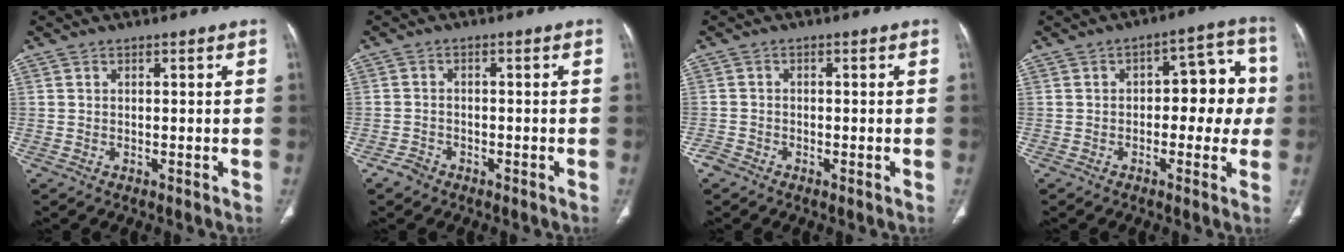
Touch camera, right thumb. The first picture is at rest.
{"total": 2.2, "force": [-1.6, 1.4, 0.4], "torque": [-0.011, 0.009, -0.029]}
{"total": 1.7, "force": [-1.4, 0.9, 0.4], "torque": [-0.005, 0.001, -0.028]}
{"total": 10.6, "force": [-0.2, 5.9, 8.8], "torque": [-0.055, 0.037, -0.011]}